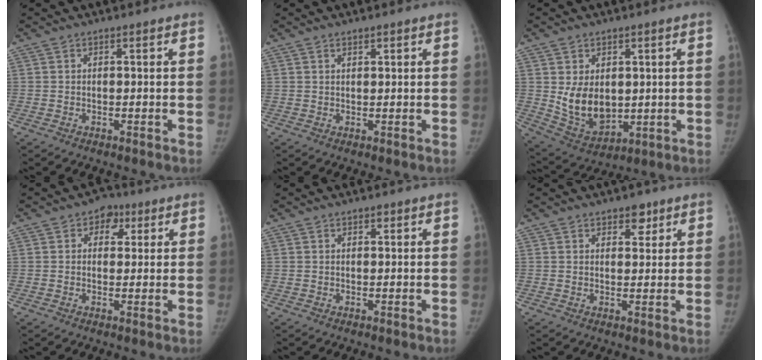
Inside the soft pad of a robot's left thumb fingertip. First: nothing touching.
{"total": 1.0, "force": [0.7, 0.4, 0.5], "torque": [-0.005, -0.004, 0.012]}
{"total": 10.7, "force": [0.9, 7.6, 7.5], "torque": [-0.096, -0.021, 0.043]}
{"total": 4.4, "force": [1.8, 3.4, 2.0], "torque": [0.004, 0.000, 0.019]}
{"total": 0.8, "force": [0.5, 0.4, 0.4], "torque": [-0.001, -0.003, 0.006]}
{"total": 3.4, "force": [2.1, 2.0, 1.7], "torque": [0.001, -0.011, 0.029]}